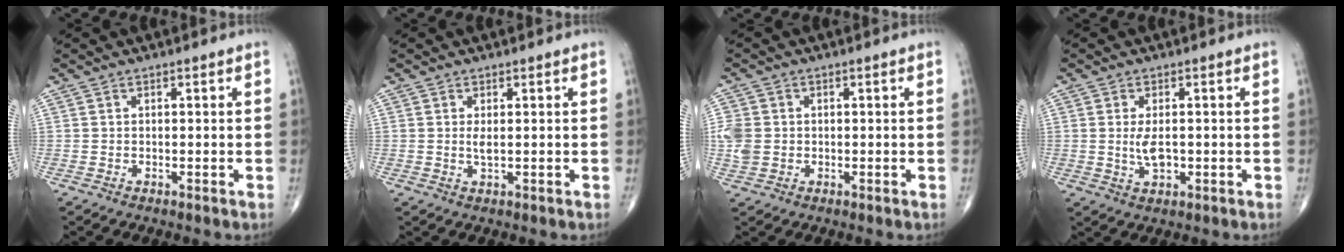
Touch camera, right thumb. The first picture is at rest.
{"total": 1.5, "force": [0.2, 0.4, 1.4], "torque": [-0.030, -0.005, 0.007]}
{"total": 5.1, "force": [-0.2, 4.2, 2.8], "torque": [-0.059, 0.006, -0.001]}
{"total": 4.0, "force": [-0.1, 2.0, 3.5], "torque": [-0.066, -0.008, 0.000]}